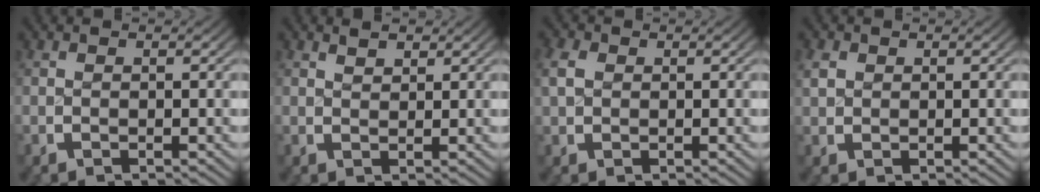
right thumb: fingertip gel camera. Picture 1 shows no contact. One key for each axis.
{"total": 1.5, "fx": 1.4, "fy": 0.4, "fz": 0.4, "tx": 0.003, "ty": 0.001, "tz": 0.025}
{"total": 2.0, "fx": 0.6, "fy": 1.7, "fz": 0.9, "tx": -0.020, "ty": 0.001, "tz": 0.013}
{"total": 1.4, "fx": 0.6, "fy": 1.2, "fz": 0.4, "tx": -0.005, "ty": 0.003, "tz": 0.014}